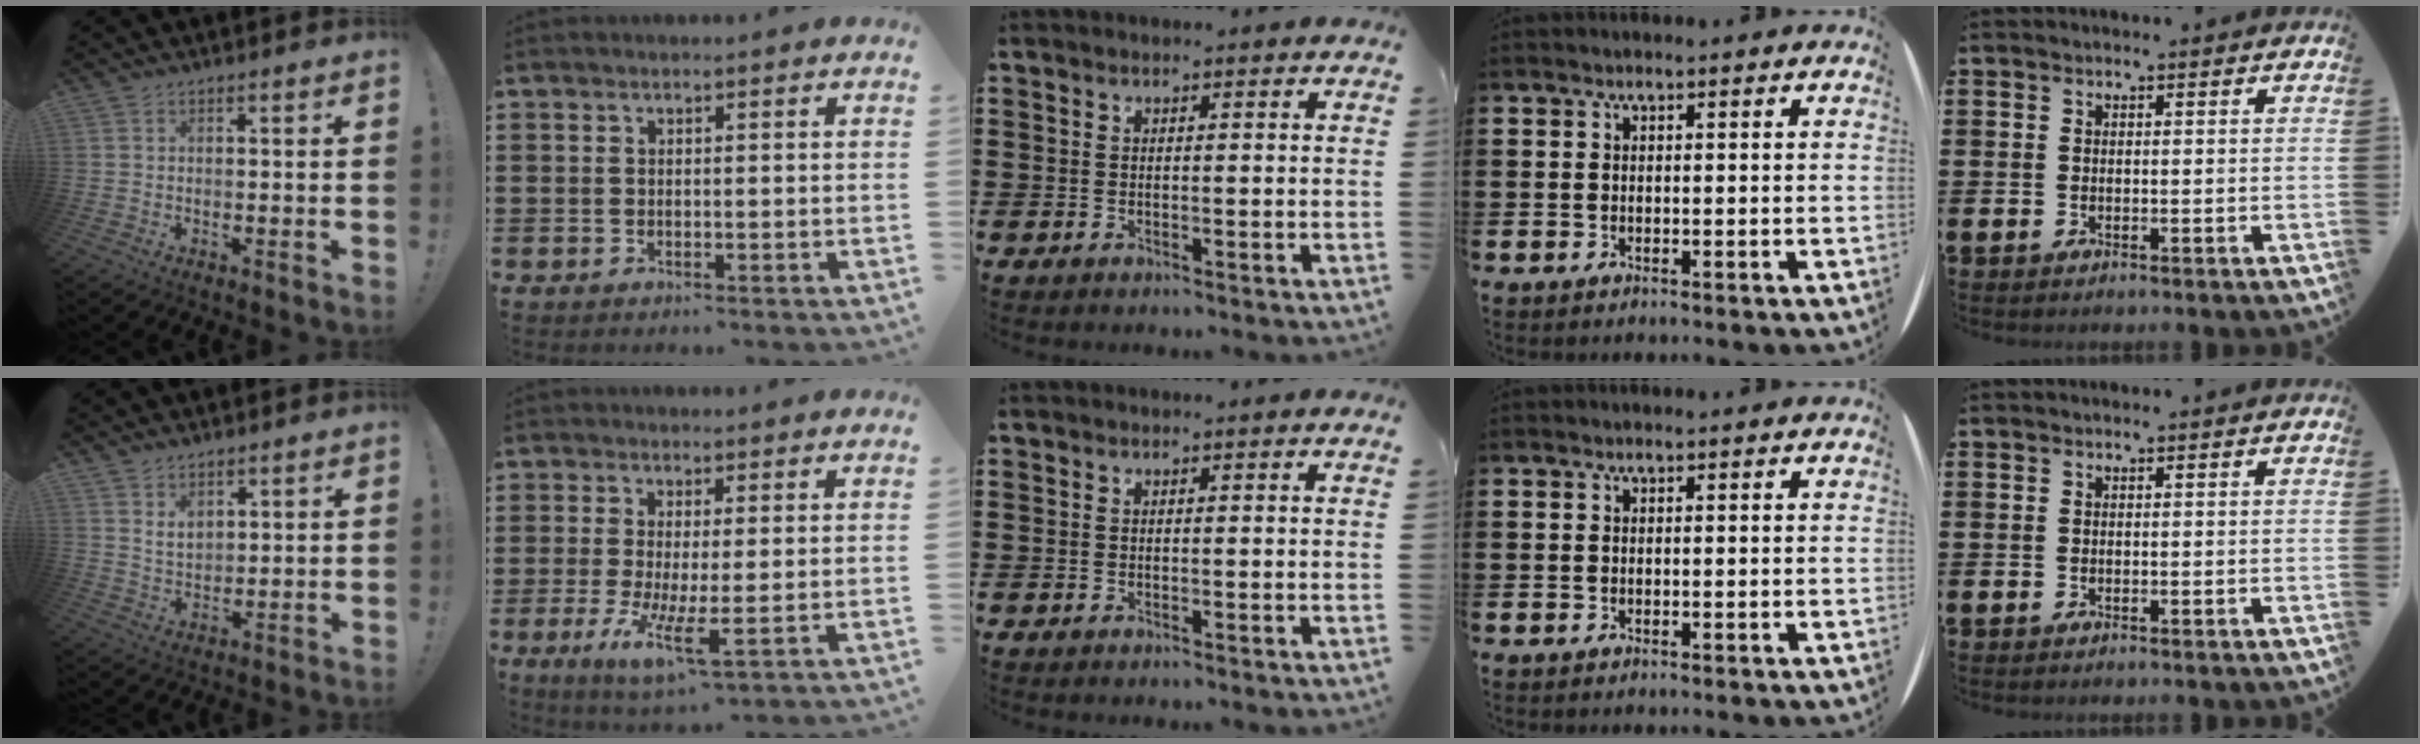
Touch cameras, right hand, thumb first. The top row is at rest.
{"thumb": {"total": 4.7, "force": [3.3, 2.9, 1.8], "torque": [-0.028, -0.021, 0.059]}, "index": {"total": 6.3, "force": [-1.4, 1.4, 6.0], "torque": [-0.119, -0.016, -0.022]}}